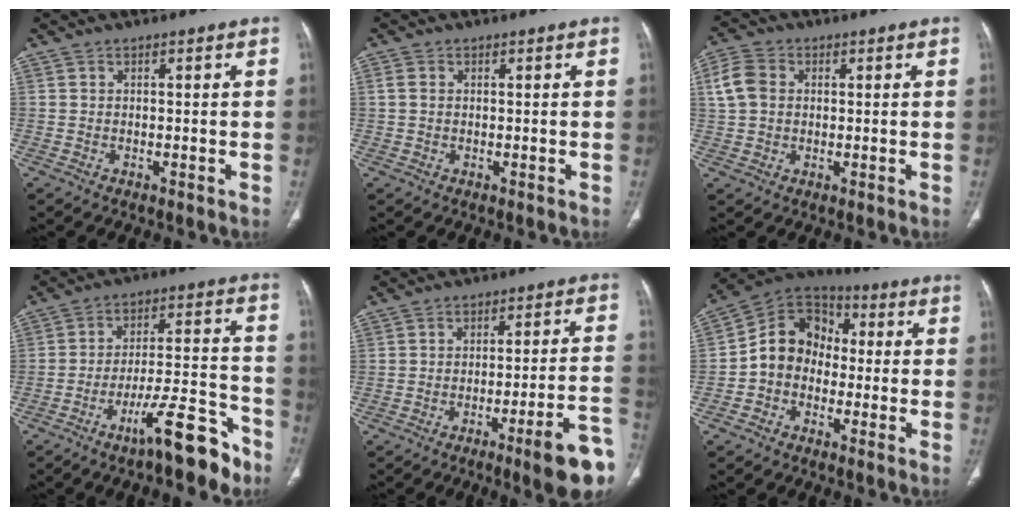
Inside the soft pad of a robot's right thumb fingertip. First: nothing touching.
{"total": 1.7, "force": [0.3, 1.3, 1.1], "torque": [-0.029, 0.004, 0.007]}
{"total": 6.9, "force": [1.3, 5.4, 4.1], "torque": [-0.084, 0.012, 0.023]}
{"total": 13.5, "force": [-9.2, 3.3, 9.4], "torque": [-0.144, 0.077, -0.151]}
{"total": 13.0, "force": [-6.8, 1.1, 11.1], "torque": [-0.129, 0.035, -0.088]}
{"total": 11.1, "force": [-1.5, 9.4, 5.8], "torque": [-0.075, 0.044, -0.043]}